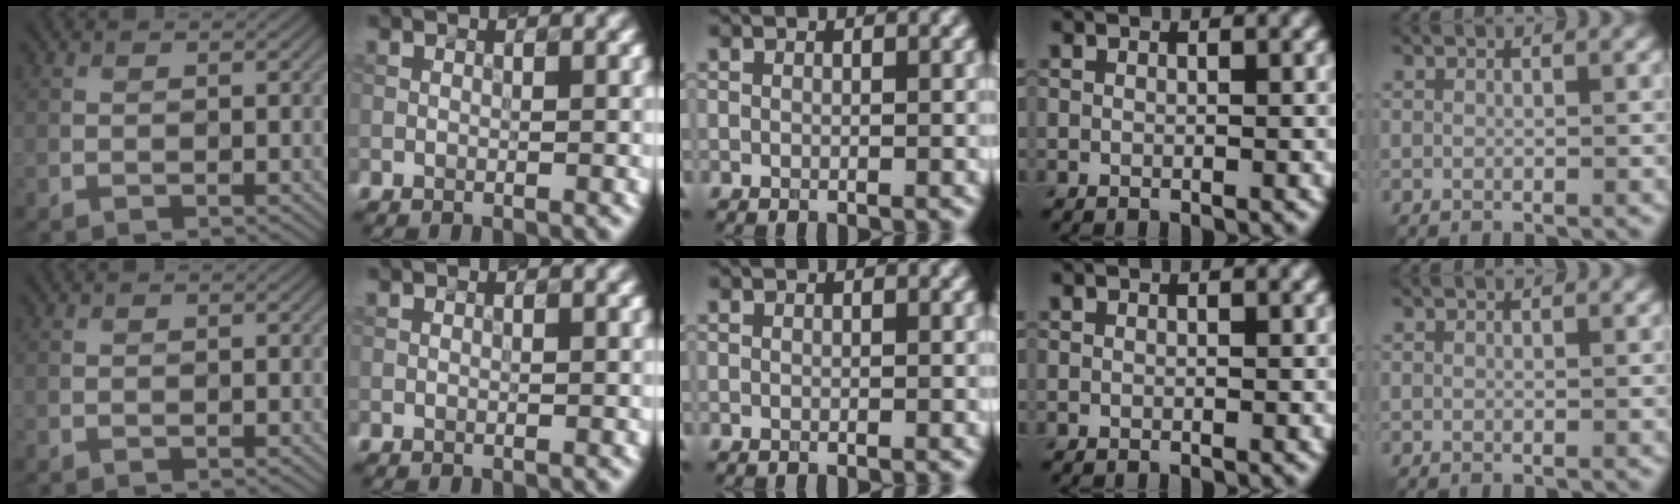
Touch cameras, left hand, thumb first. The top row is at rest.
{}